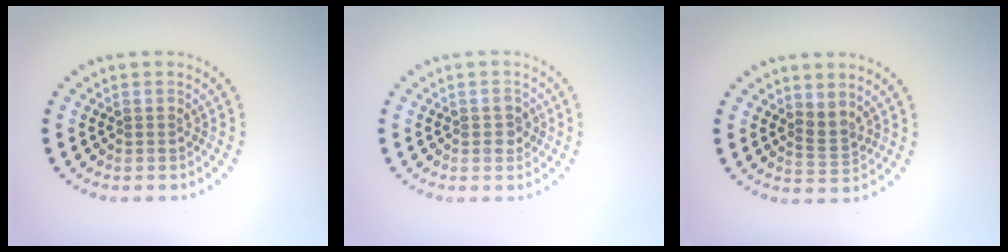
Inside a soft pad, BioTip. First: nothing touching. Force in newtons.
{"total": 1.4, "press": 1.4, "slide": 0.3}
{"total": 1.8, "press": 1.4, "slide": 1.2}